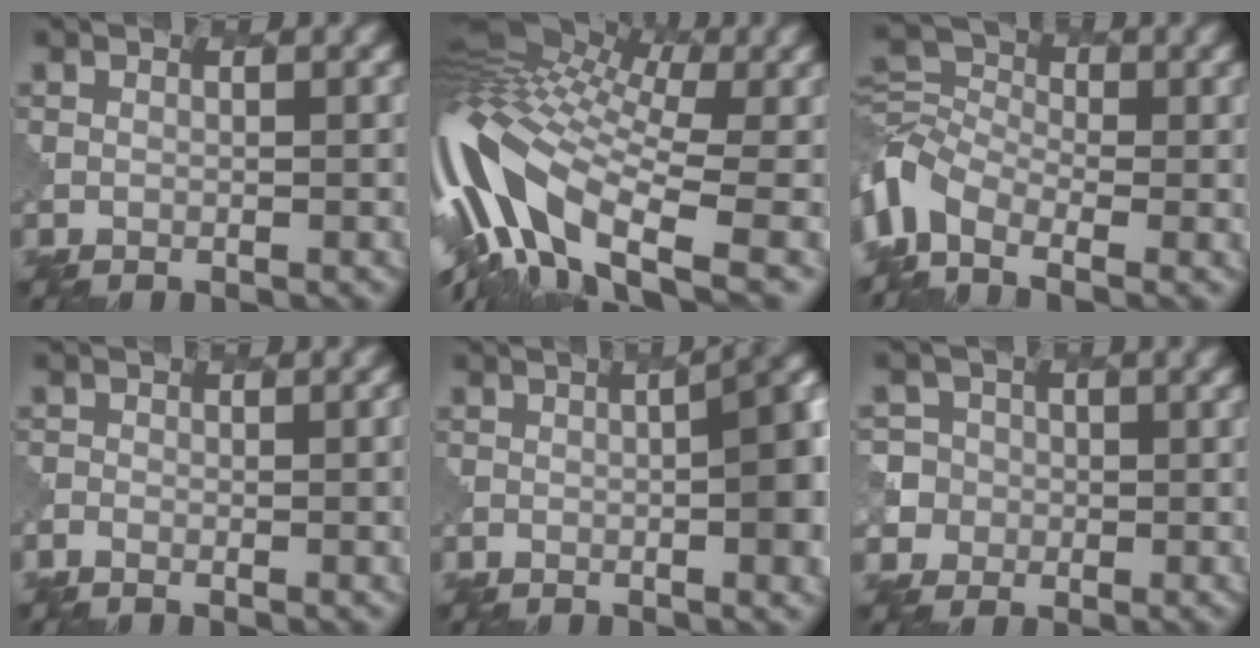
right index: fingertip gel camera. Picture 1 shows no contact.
{"total": 14.7, "force": [-1.8, 7.5, 12.5], "torque": [-0.271, 0.013, -0.039]}
{"total": 8.0, "force": [-3.5, 4.6, 5.5], "torque": [-0.117, -0.002, -0.085]}
{"total": 4.7, "force": [-1.4, 2.1, 4.0], "torque": [-0.028, 0.005, -0.019]}
{"total": 9.5, "force": [-1.1, 3.4, 8.8], "torque": [-0.064, 0.013, -0.023]}
{"total": 5.7, "force": [-0.5, 5.6, 1.0], "torque": [-0.015, 0.023, -0.029]}